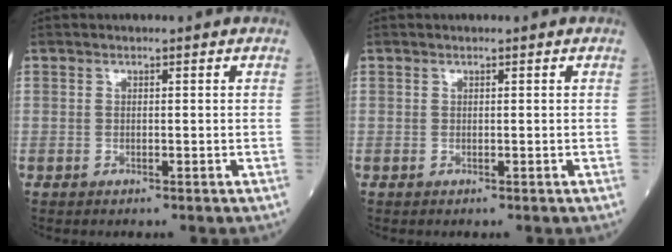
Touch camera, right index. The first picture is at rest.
{"total": 0.0}